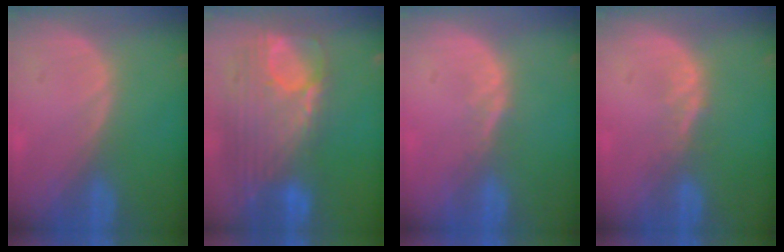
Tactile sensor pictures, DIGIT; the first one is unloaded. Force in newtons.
{"total": 12.6, "press": 10.7, "slide": 6.7}
{"total": 1.5, "press": 1.2, "slide": 0.9}
{"total": 1.4, "press": 1.4, "slide": 0.1}